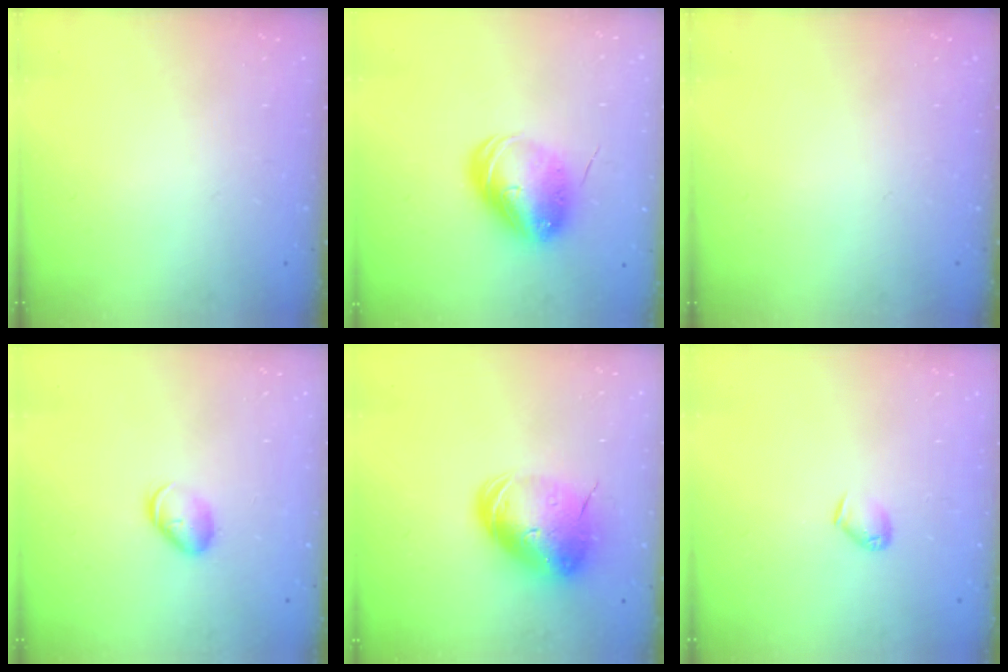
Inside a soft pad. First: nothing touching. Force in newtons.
{"total": 10.9, "press": 10.7, "slide": 2.0}
{"total": 0.0}
{"total": 6.7, "press": 6.6, "slide": 0.7}
{"total": 13.0, "press": 12.8, "slide": 2.1}
{"total": 3.8, "press": 3.7, "slide": 0.7}